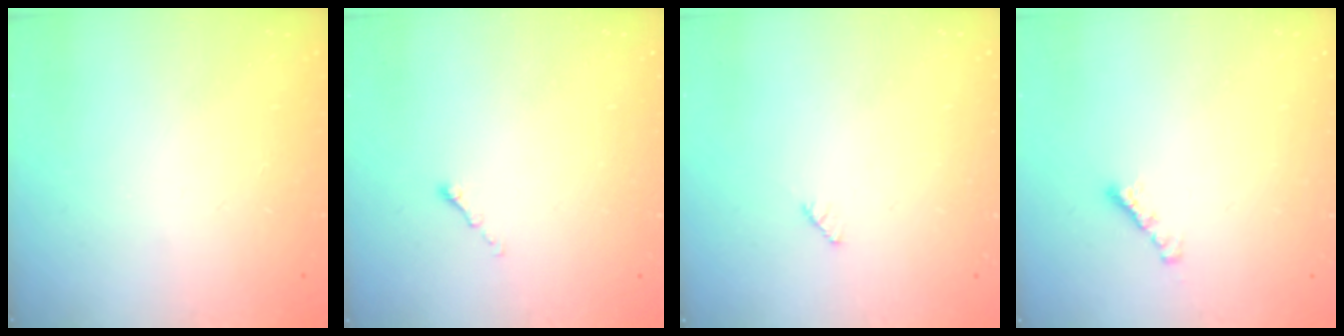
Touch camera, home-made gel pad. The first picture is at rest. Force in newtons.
{"total": 0.0}
{"total": 1.9, "press": 1.9, "slide": 0.3}
{"total": 2.4, "press": 2.4, "slide": 0.4}